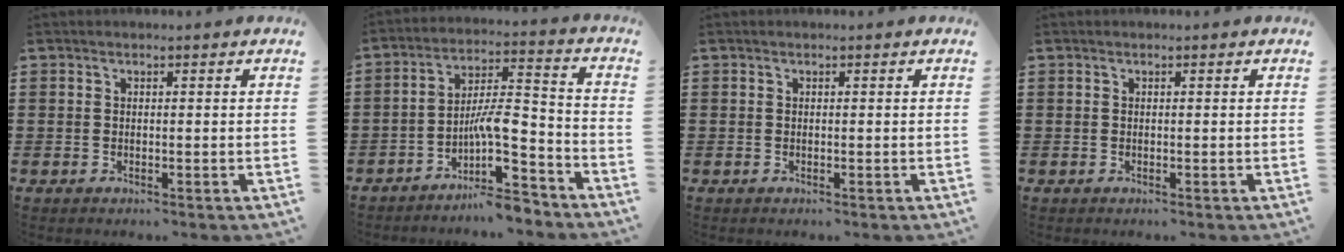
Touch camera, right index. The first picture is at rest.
{"total": 9.2, "force": [-5.9, 2.2, 6.6], "torque": [-0.122, -0.002, -0.114]}
{"total": 0.0}
{"total": 0.0}